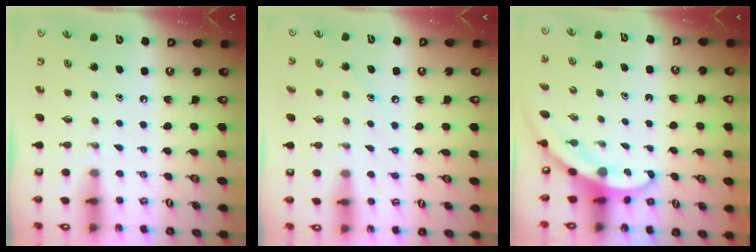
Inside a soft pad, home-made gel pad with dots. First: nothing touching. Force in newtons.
{"total": 5.7, "press": 5.7, "slide": 0.6}
{"total": 3.4, "press": 3.4, "slide": 0.2}